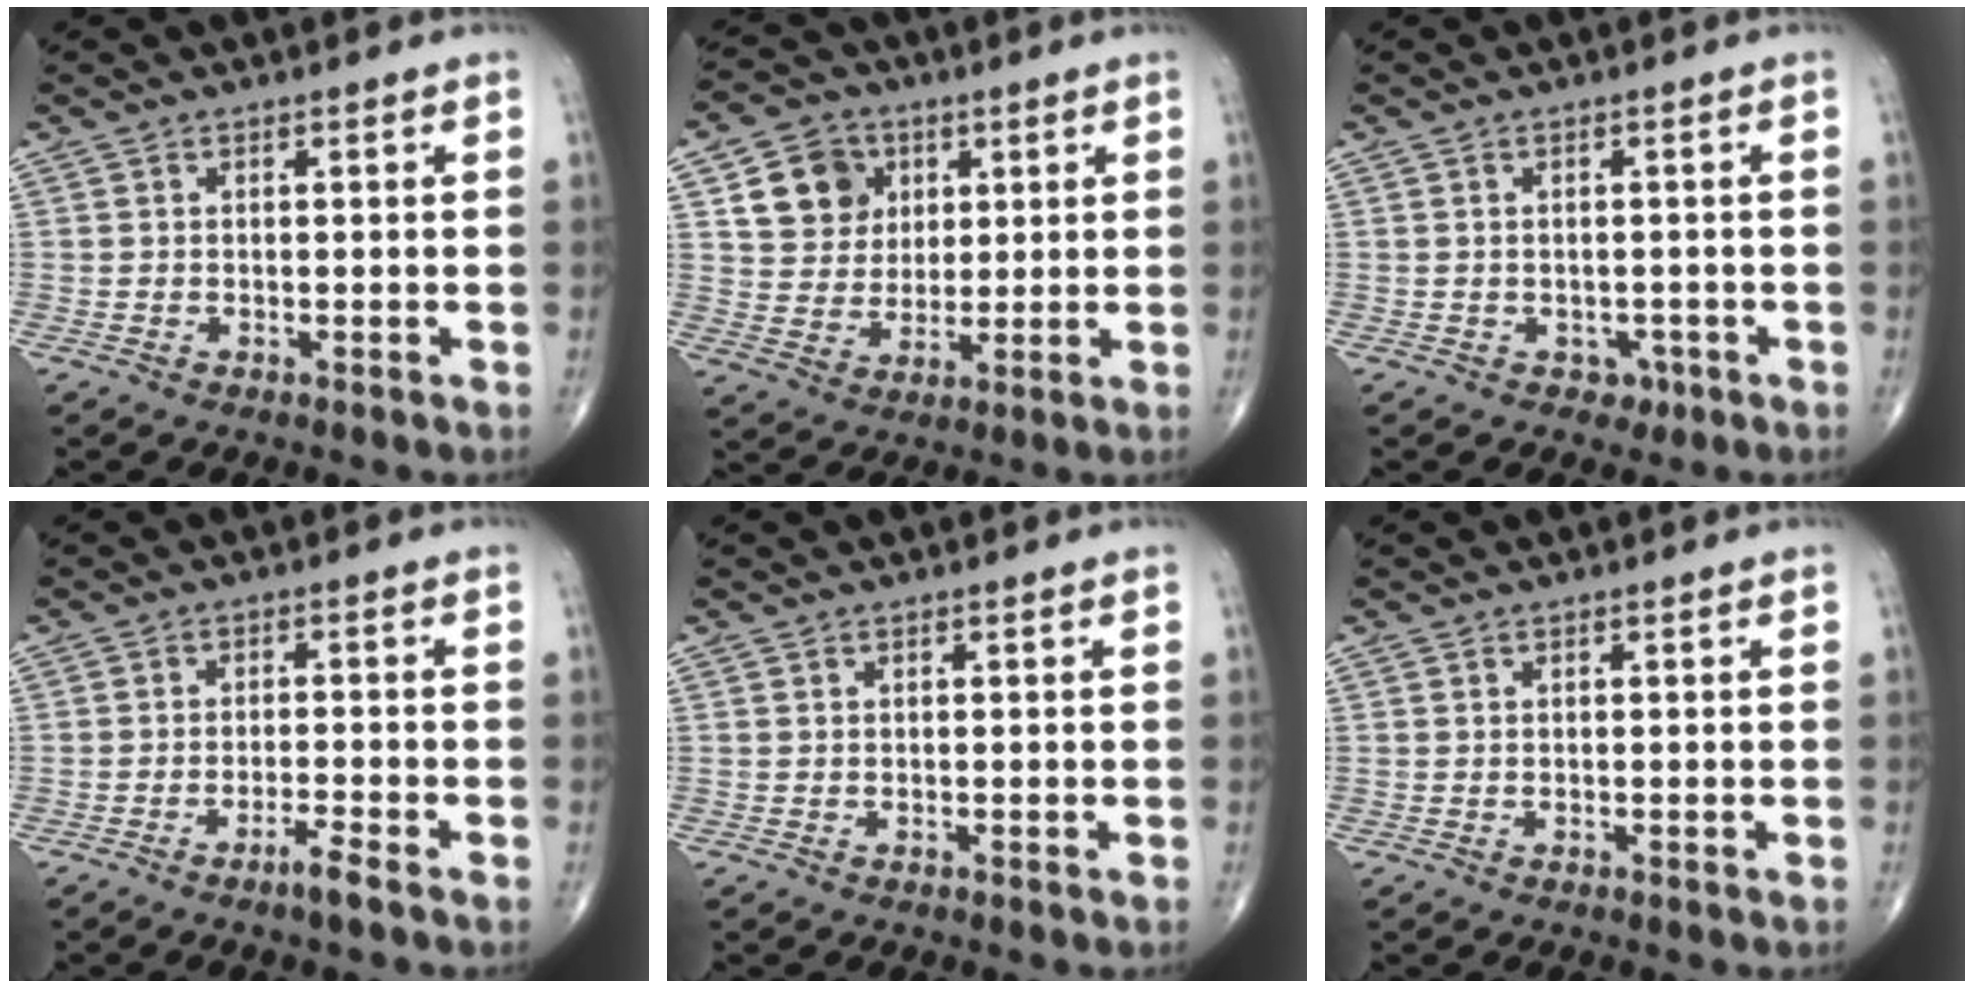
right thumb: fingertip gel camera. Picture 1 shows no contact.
{"total": 10.3, "force": [3.8, 8.8, 3.7], "torque": [-0.030, -0.008, 0.069]}
{"total": 2.3, "force": [-1.0, 1.9, 0.8], "torque": [0.003, 0.005, -0.011]}
{"total": 3.0, "force": [-2.2, -0.1, 2.1], "torque": [-0.044, 0.009, -0.044]}
{"total": 0.0}
{"total": 0.0}